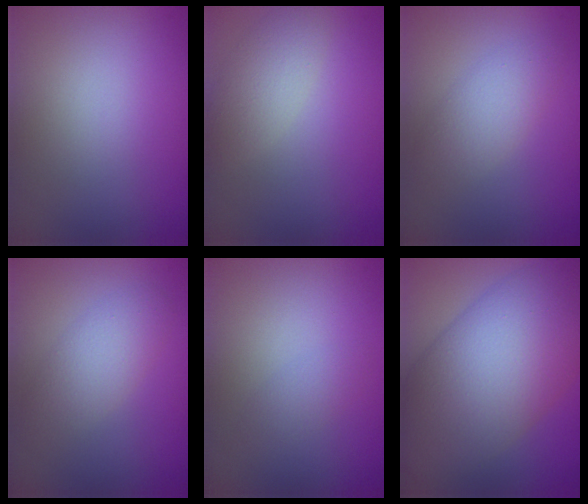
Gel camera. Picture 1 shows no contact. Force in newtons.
{"total": 2.5, "press": 2.5, "slide": 0.0}
{"total": 2.7, "press": 2.7, "slide": 0.2}
{"total": 2.7, "press": 2.7, "slide": 0.2}
{"total": 1.1, "press": 1.1, "slide": 0.0}
{"total": 13.0, "press": 13.0, "slide": 0.2}